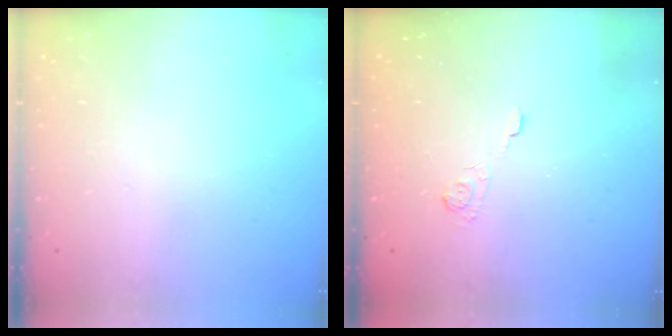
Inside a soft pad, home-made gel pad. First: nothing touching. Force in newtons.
{"total": 2.0, "press": 1.4, "slide": 1.4}